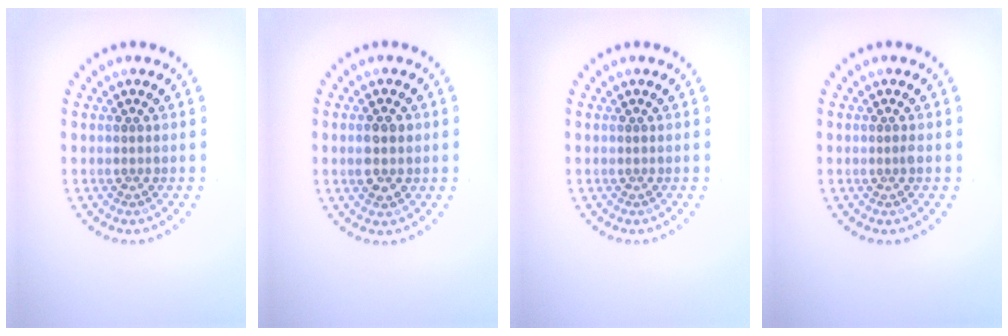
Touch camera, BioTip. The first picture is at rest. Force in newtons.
{"total": 3.0, "press": 3.0, "slide": 0.2}
{"total": 0.0}
{"total": 0.5, "press": 0.4, "slide": 0.4}